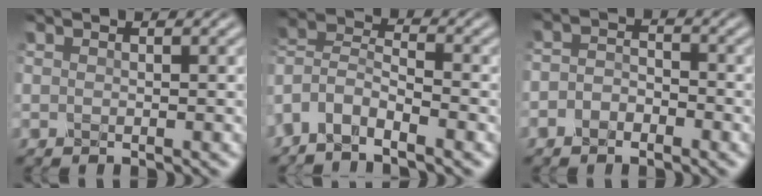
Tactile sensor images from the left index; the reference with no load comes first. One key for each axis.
{"total": 5.2, "fx": -3.5, "fy": 2.3, "fz": 3.0, "tx": -0.056, "ty": 0.003, "tz": -0.081}
{"total": 2.2, "fx": -1.2, "fy": 1.4, "fz": 1.2, "tx": -0.025, "ty": 0.003, "tz": -0.029}